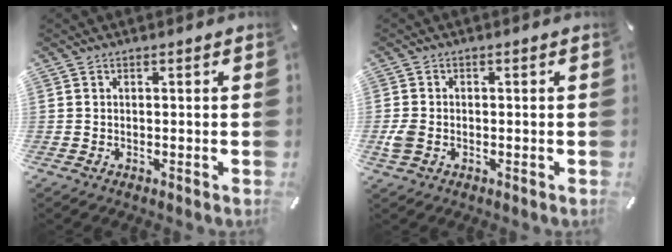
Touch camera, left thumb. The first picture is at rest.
{"total": 3.1, "force": [-0.8, 2.3, 1.9], "torque": [-0.039, 0.003, -0.014]}